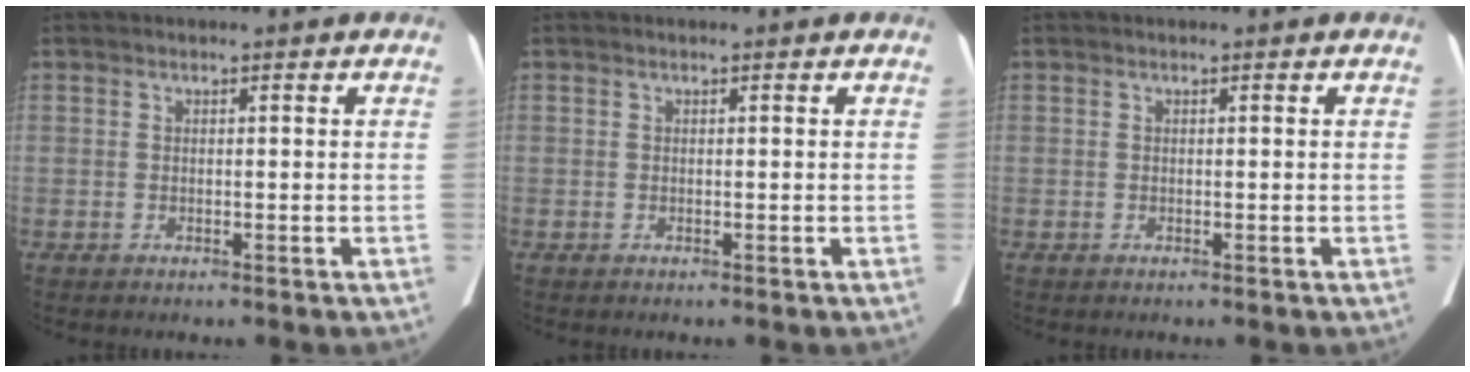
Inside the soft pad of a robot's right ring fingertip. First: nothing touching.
{"total": 0.0}
{"total": 0.0}